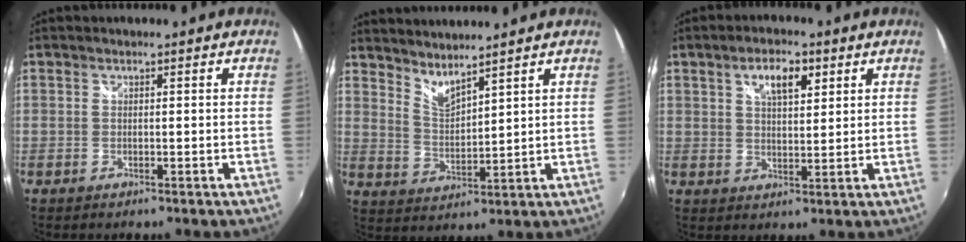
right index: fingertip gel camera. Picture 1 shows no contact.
{"total": 5.5, "force": [5.1, 0.5, 2.2], "torque": [-0.037, -0.008, 0.094]}
{"total": 6.4, "force": [3.1, 2.7, 4.9], "torque": [-0.080, 0.012, 0.053]}